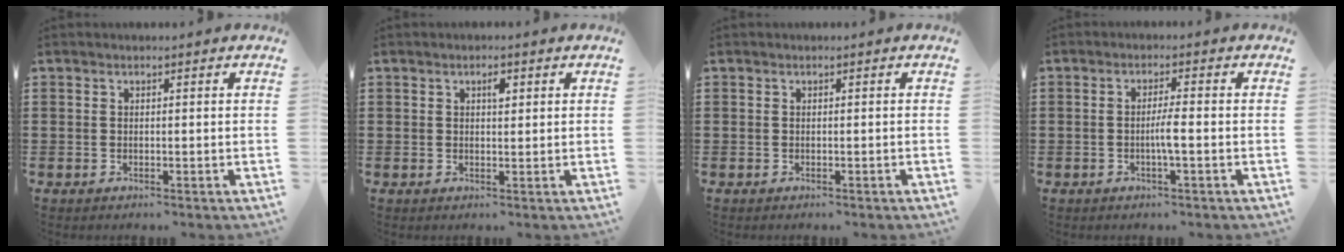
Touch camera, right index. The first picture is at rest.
{"total": 1.6, "force": [0.7, 0.7, 1.3], "torque": [-0.019, 0.004, 0.009]}
{"total": 0.0}
{"total": 2.9, "force": [-0.7, 0.1, 2.8], "torque": [-0.051, -0.002, -0.014]}